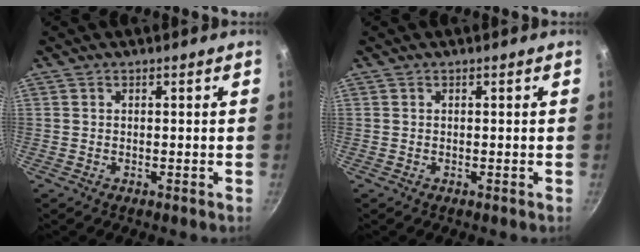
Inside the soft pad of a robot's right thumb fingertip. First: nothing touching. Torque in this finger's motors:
{"motor_torque": [0.36, 0.43, -0.27, -0.49, 0.00]}